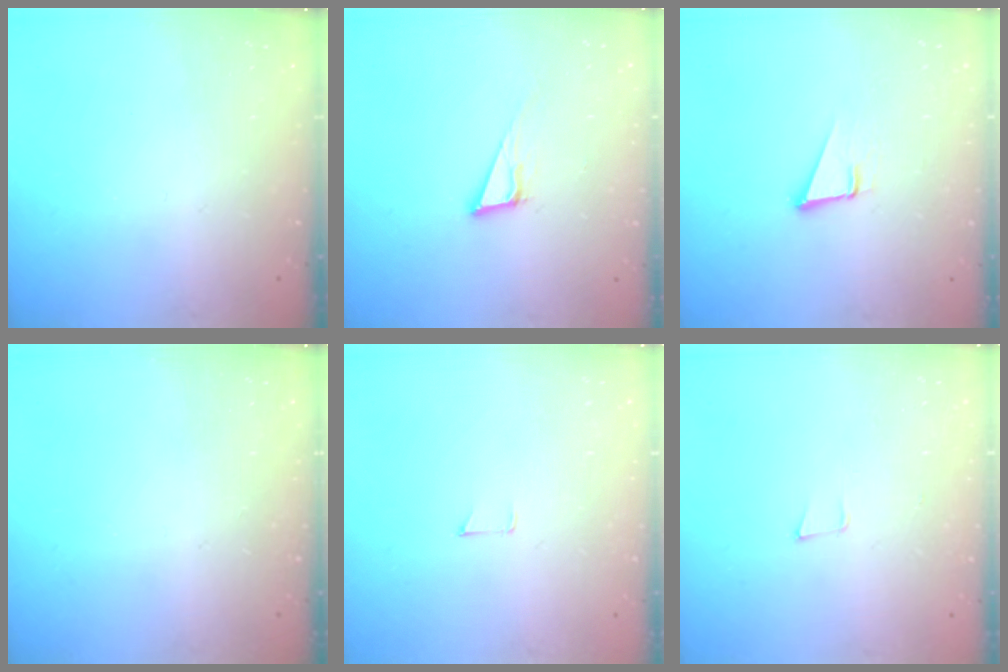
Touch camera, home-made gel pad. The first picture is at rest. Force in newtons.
{"total": 6.8, "press": 6.4, "slide": 2.4}
{"total": 3.7, "press": 2.9, "slide": 2.2}
{"total": 0.0}
{"total": 3.6, "press": 3.6, "slide": 0.3}
{"total": 4.6, "press": 3.6, "slide": 2.9}